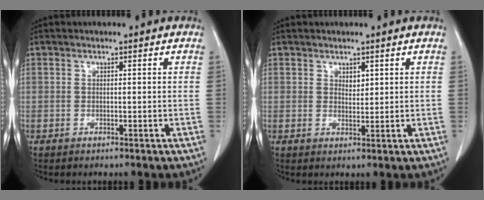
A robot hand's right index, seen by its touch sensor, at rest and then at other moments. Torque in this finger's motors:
{"motor_torque": [0.05, -0.02, 0.00, 0.00]}